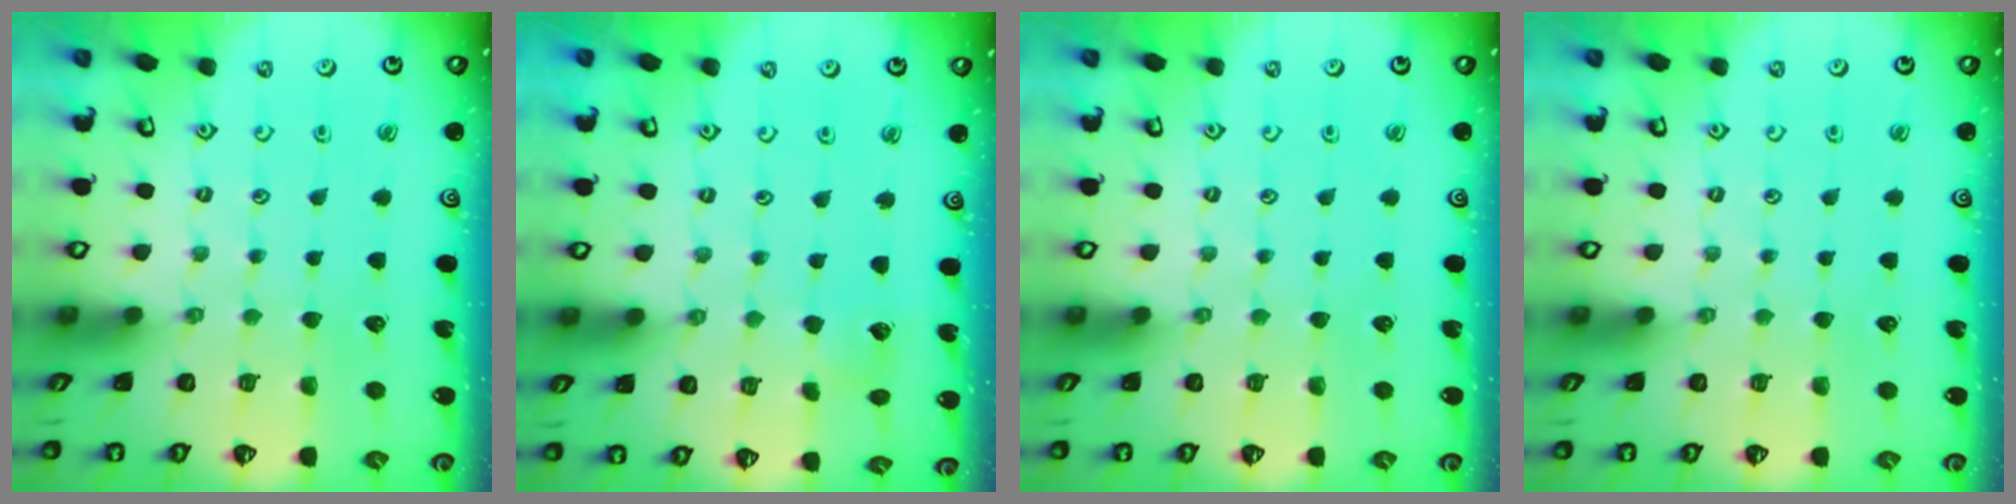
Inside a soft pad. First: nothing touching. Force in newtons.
{"total": 4.8, "press": 4.7, "slide": 0.7}
{"total": 0.0}
{"total": 0.0}